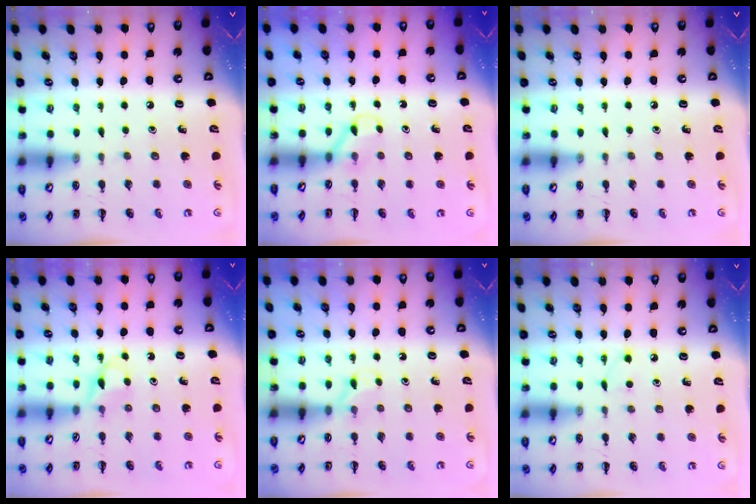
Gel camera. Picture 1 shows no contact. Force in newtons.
{"total": 3.3, "press": 3.1, "slide": 1.1}
{"total": 0.0}
{"total": 3.8, "press": 3.6, "slide": 1.3}
{"total": 5.9, "press": 5.6, "slide": 1.9}
{"total": 2.2, "press": 2.0, "slide": 0.8}